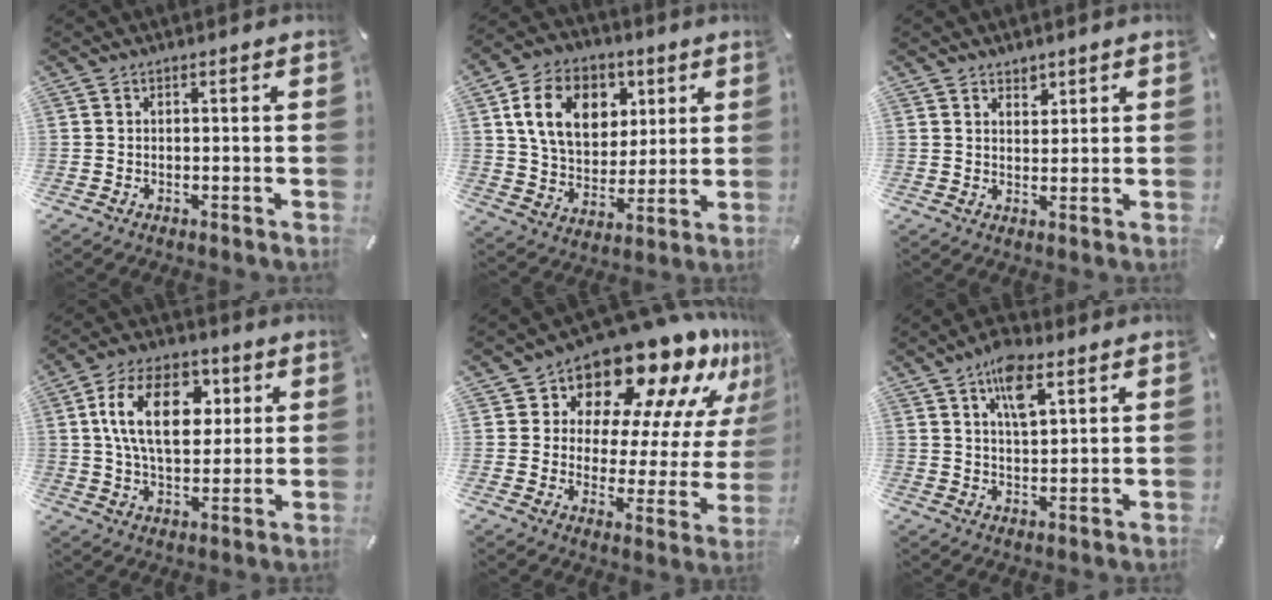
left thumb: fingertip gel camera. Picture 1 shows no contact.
{"total": 15.0, "force": [5.5, 11.4, 8.1], "torque": [-0.139, 0.001, 0.106]}
{"total": 2.7, "force": [1.9, 1.9, 0.2], "torque": [0.009, -0.008, 0.033]}
{"total": 16.6, "force": [4.3, 10.5, 12.2], "torque": [-0.219, 0.011, 0.071]}
{"total": 17.9, "force": [15.0, 6.8, 6.9], "torque": [-0.100, -0.138, 0.246]}
{"total": 10.1, "force": [5.8, 4.9, 6.7], "torque": [-0.113, -0.016, 0.101]}